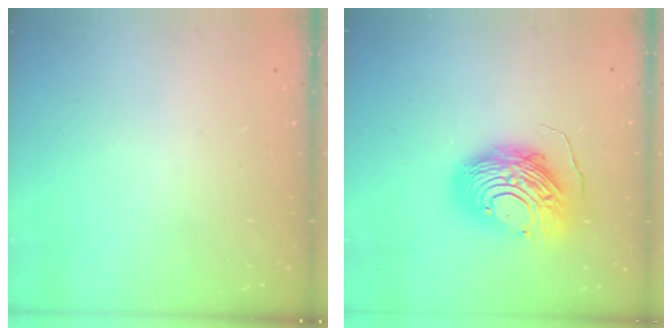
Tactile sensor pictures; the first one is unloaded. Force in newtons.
{"total": 13.7, "press": 13.6, "slide": 1.3}